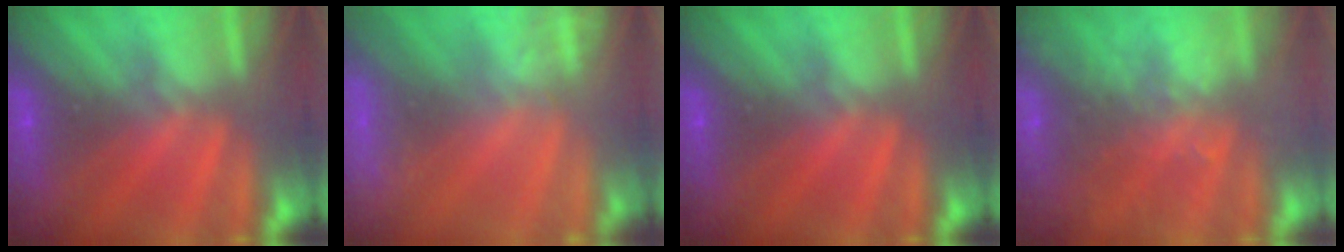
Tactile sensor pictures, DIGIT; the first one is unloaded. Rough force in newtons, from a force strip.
{"total": 2.6}
{"total": 0.0}
{"total": 6.4}